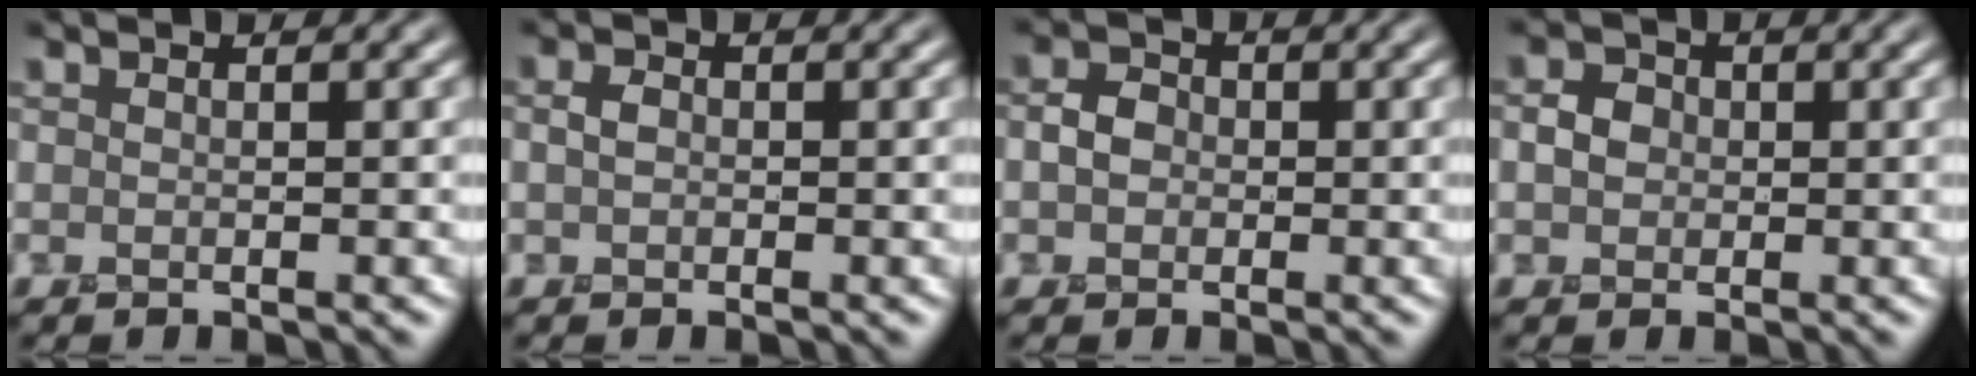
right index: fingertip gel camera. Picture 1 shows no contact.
{"total": 0.9, "force": [0.1, 0.8, 0.4], "torque": [-0.007, 0.005, 0.000]}
{"total": 1.9, "force": [-0.1, 1.7, 0.9], "torque": [-0.014, 0.006, -0.008]}
{"total": 1.8, "force": [0.2, 1.7, 0.6], "torque": [-0.008, 0.008, -0.001]}